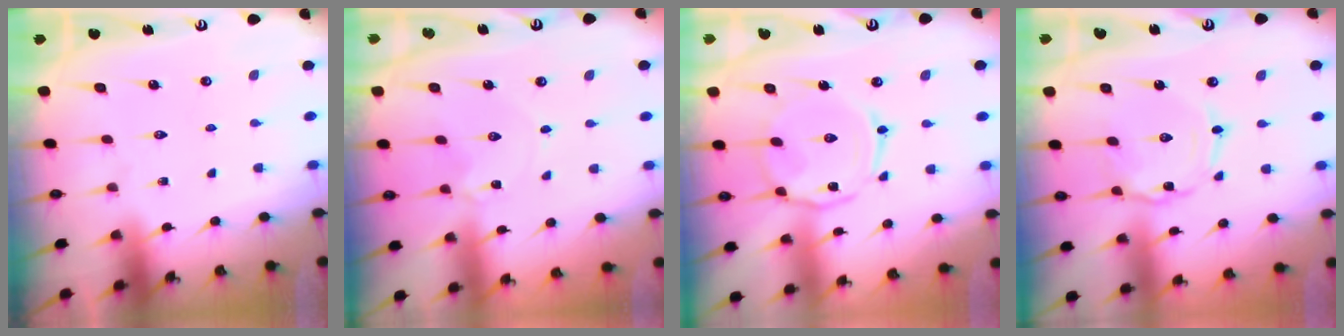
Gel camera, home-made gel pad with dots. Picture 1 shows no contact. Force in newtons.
{"total": 1.8, "press": 1.7, "slide": 0.3}
{"total": 7.1, "press": 7.1, "slide": 0.6}
{"total": 1.6, "press": 1.5, "slide": 0.2}